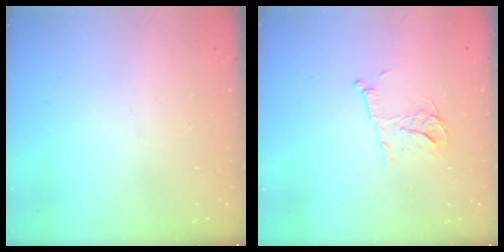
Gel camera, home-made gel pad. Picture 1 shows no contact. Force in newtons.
{"total": 8.0, "press": 8.0, "slide": 0.3}